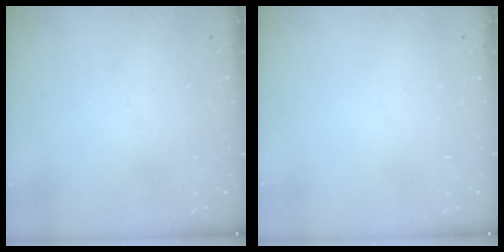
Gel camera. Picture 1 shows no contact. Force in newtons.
{"total": 0.0}